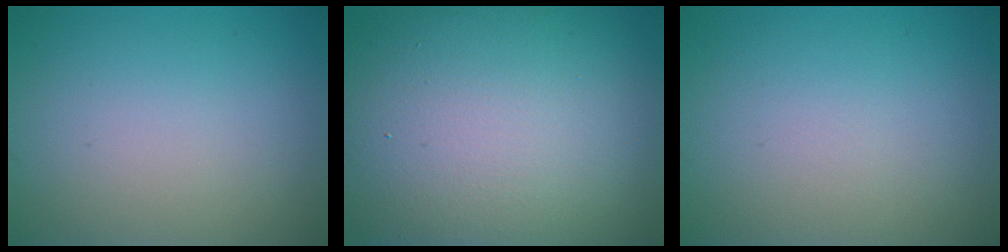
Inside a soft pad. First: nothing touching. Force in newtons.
{"total": 17.1, "press": 17.0, "slide": 1.1}
{"total": 0.0}